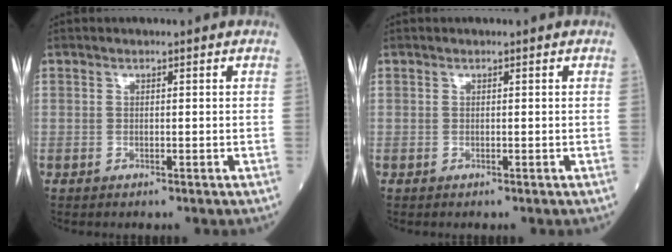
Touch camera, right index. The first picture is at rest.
{"total": 0.0}